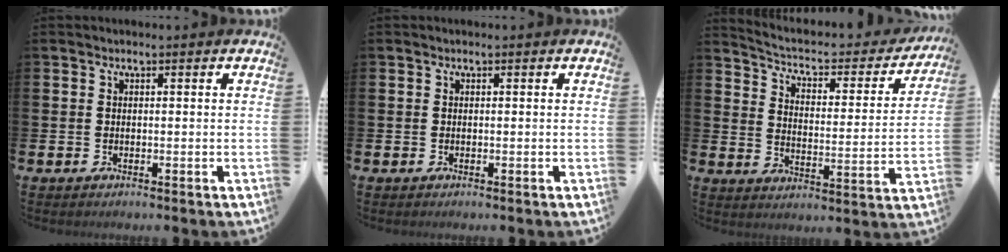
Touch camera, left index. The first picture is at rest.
{"total": 0.0}
{"total": 4.9, "force": [4.2, 1.7, 1.9], "torque": [-0.060, -0.033, 0.061]}